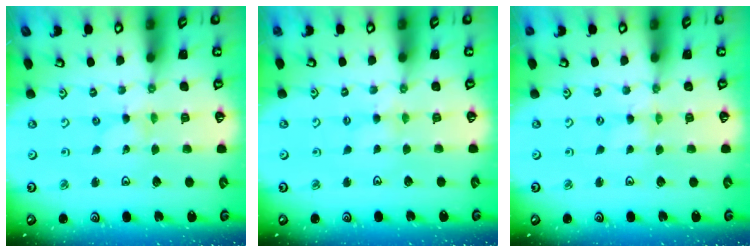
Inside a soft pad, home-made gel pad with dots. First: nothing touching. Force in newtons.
{"total": 2.8, "press": 2.8, "slide": 0.4}
{"total": 0.0}